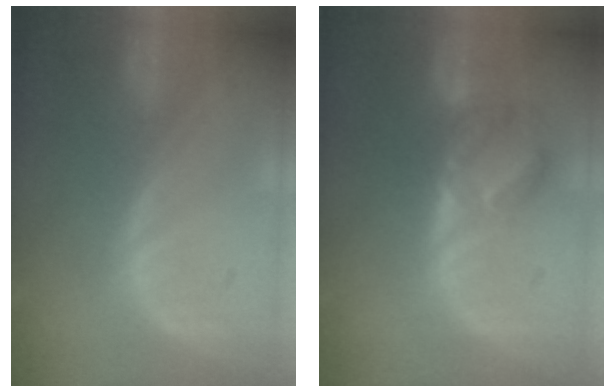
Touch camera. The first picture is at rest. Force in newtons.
{"total": 7.3, "press": 6.0, "slide": 4.1}